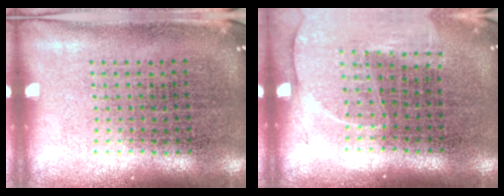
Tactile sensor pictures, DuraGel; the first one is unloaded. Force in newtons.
{"total": 1.3, "press": 1.3, "slide": 0.4}